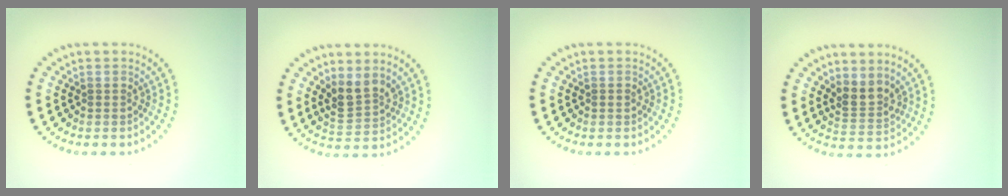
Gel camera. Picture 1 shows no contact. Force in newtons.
{"total": 2.9, "press": 2.6, "slide": 1.3}
{"total": 0.6, "press": 0.6, "slide": 0.1}
{"total": 2.5, "press": 2.0, "slide": 1.5}